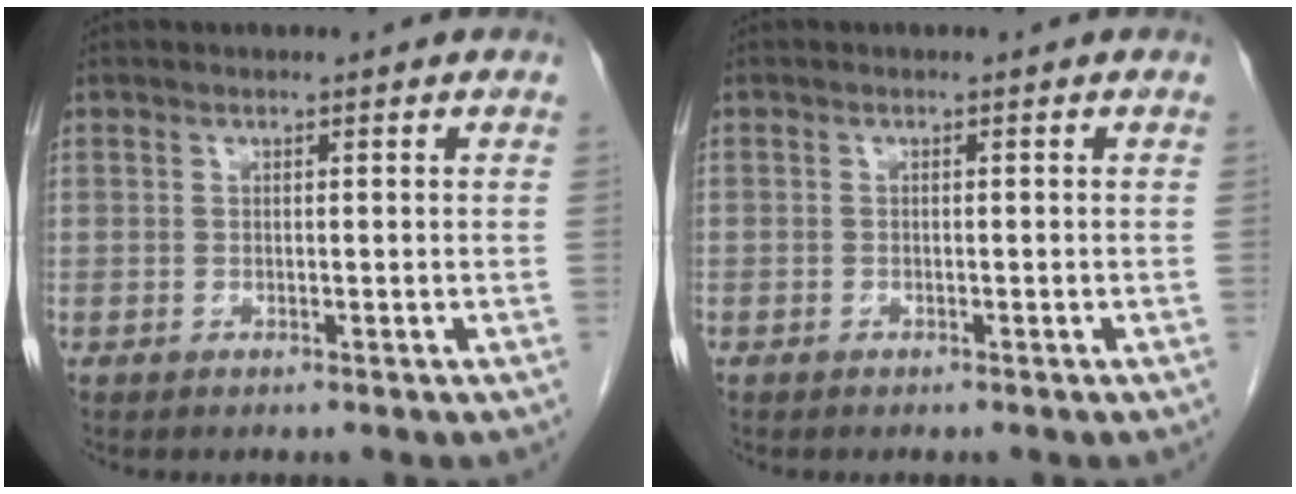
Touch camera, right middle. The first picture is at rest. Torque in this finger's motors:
{"motor_torque": [0.14, -0.13, -0.39, -0.21]}